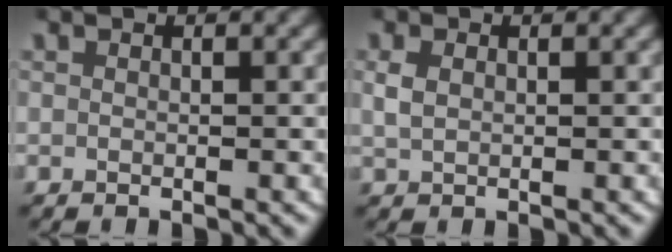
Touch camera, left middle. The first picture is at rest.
{"total": 1.6, "force": [0.4, 1.2, 1.0], "torque": [-0.026, 0.000, 0.012]}